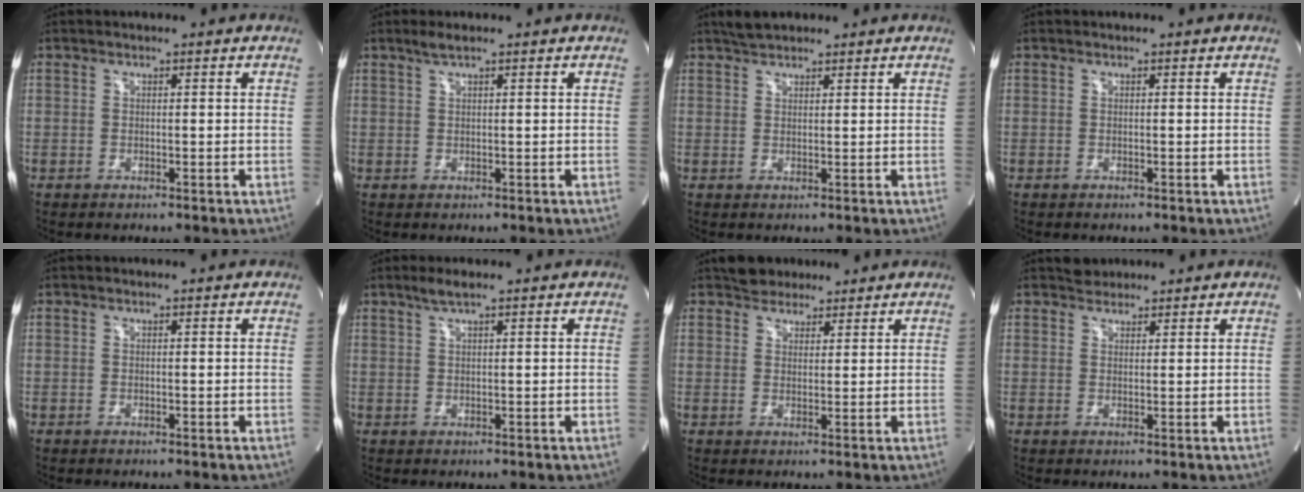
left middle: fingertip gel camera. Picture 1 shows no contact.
{"total": 1.6, "force": [1.2, 0.0, 1.1], "torque": [-0.029, 0.006, 0.026]}
{"total": 2.9, "force": [2.6, 1.0, 0.9], "torque": [-0.023, 0.012, 0.045]}
{"total": 0.0}
{"total": 0.0}
{"total": 2.3, "force": [1.6, 0.0, 1.5], "torque": [-0.038, 0.004, 0.034]}
{"total": 4.0, "force": [3.3, 2.2, 0.6], "torque": [-0.012, 0.014, 0.054]}
{"total": 2.1, "force": [1.9, 1.0, 0.0], "torque": [-0.002, 0.011, 0.030]}